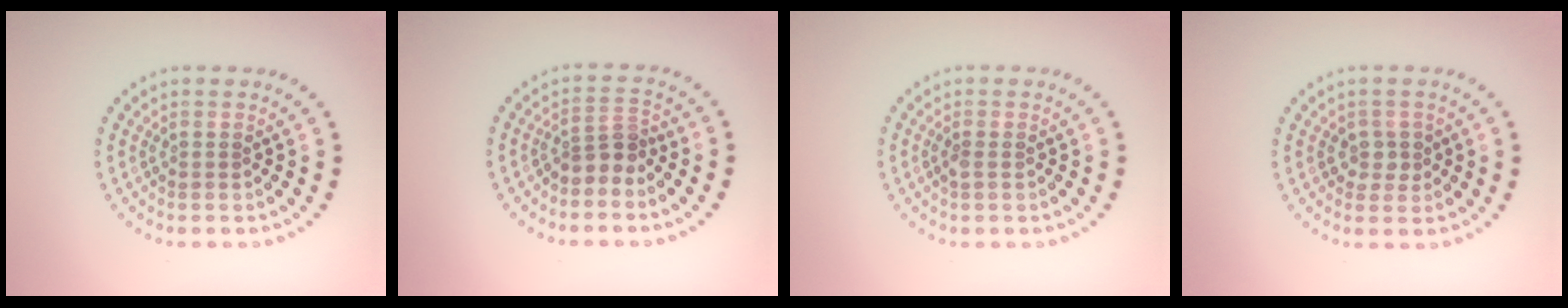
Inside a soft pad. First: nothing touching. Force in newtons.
{"total": 2.4, "press": 1.8, "slide": 1.6}
{"total": 0.6, "press": 0.5, "slide": 0.3}
{"total": 1.5, "press": 1.4, "slide": 0.6}